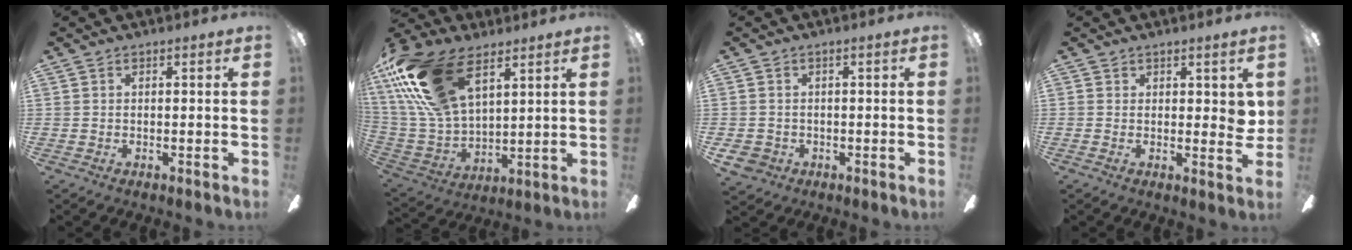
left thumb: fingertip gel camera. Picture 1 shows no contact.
{"total": 24.1, "force": [12.6, 12.5, 16.3], "torque": [-0.364, -0.033, 0.226]}
{"total": 3.8, "force": [-1.1, 3.5, 0.9], "torque": [-0.038, 0.005, -0.022]}
{"total": 4.1, "force": [1.5, 2.0, 3.2], "torque": [-0.026, -0.010, 0.022]}